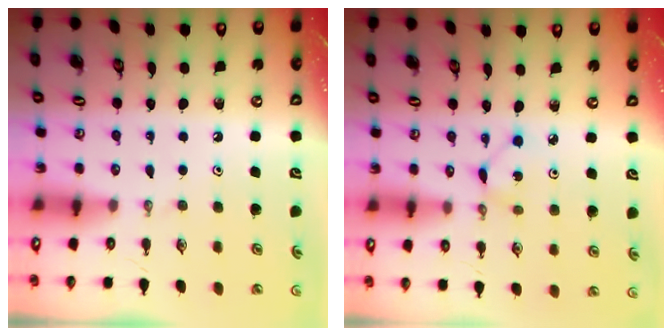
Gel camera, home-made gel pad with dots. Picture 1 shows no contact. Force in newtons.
{"total": 2.2, "press": 2.2, "slide": 0.3}